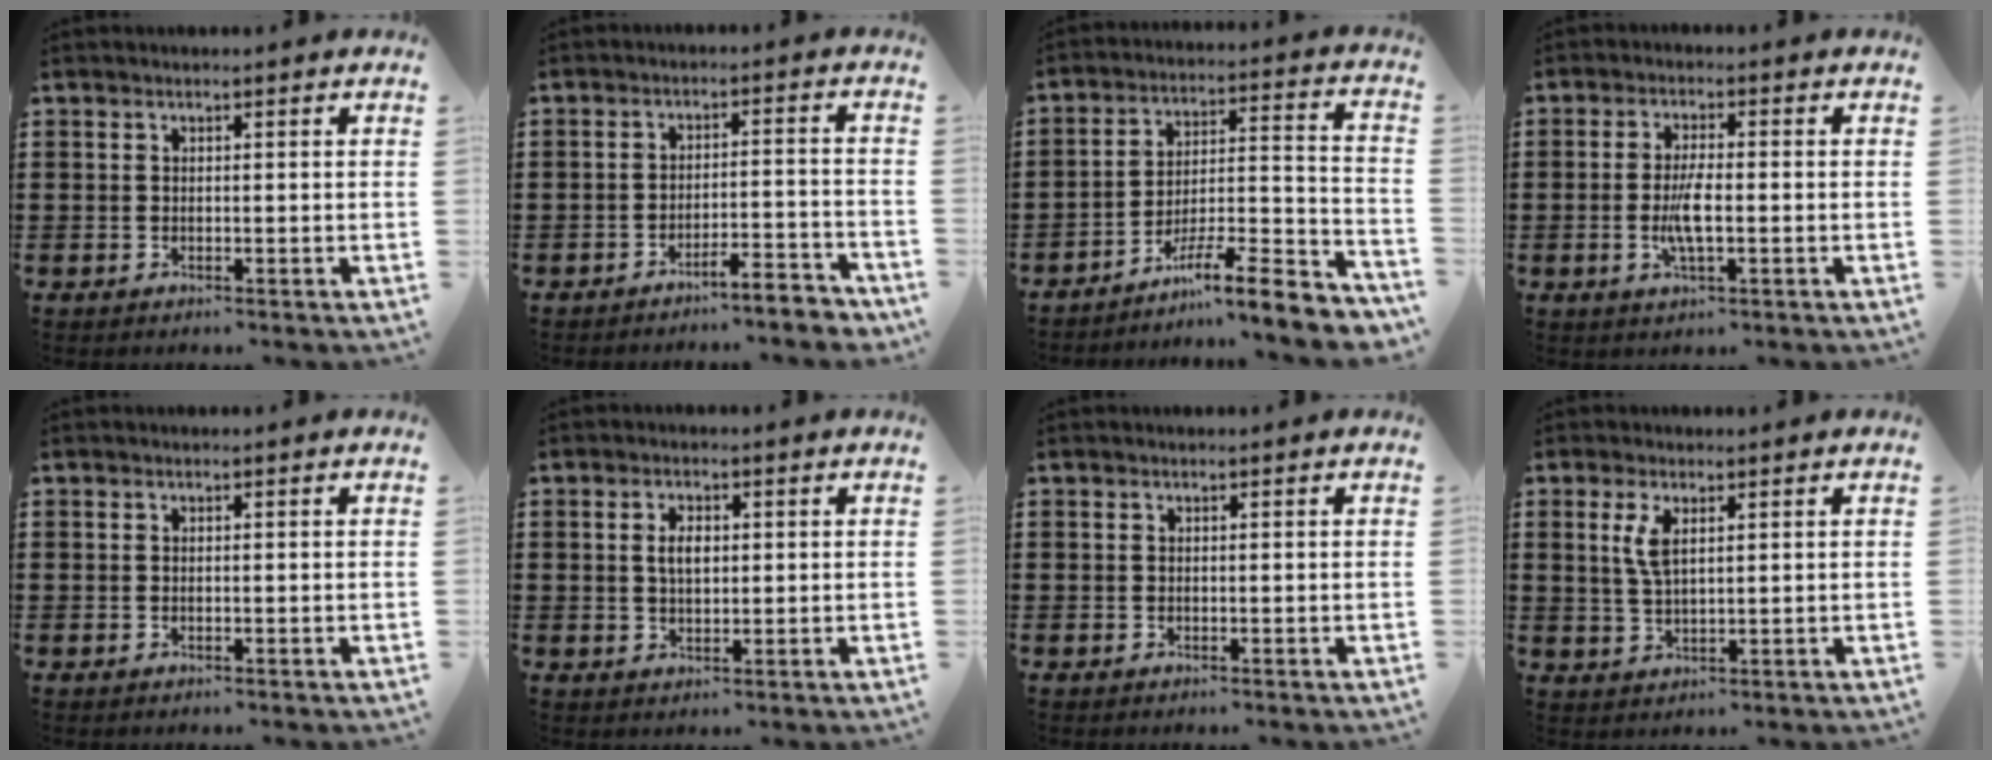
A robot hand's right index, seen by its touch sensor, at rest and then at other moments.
{"total": 4.5, "force": [-4.1, 0.0, 1.6], "torque": [-0.028, -0.005, -0.083]}
{"total": 8.9, "force": [-7.2, 0.8, 5.2], "torque": [-0.075, 0.005, -0.141]}
{"total": 4.7, "force": [-1.0, 1.2, 4.4], "torque": [-0.097, -0.005, -0.025]}
{"total": 0.0}
{"total": 3.2, "force": [0.5, 1.6, 2.7], "torque": [-0.046, 0.004, 0.004]}
{"total": 0.0}
{"total": 3.9, "force": [1.4, 1.5, 3.3], "torque": [-0.072, 0.007, 0.024]}